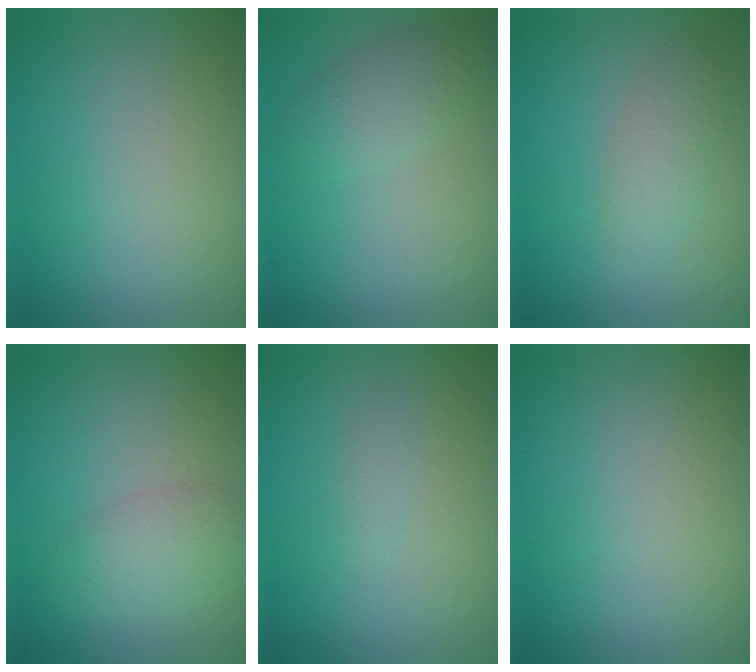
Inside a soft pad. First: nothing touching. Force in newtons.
{"total": 2.6, "press": 2.6, "slide": 0.2}
{"total": 2.4, "press": 2.4, "slide": 0.0}
{"total": 2.9, "press": 2.9, "slide": 0.1}
{"total": 0.6, "press": 0.6, "slide": 0.0}
{"total": 0.0}